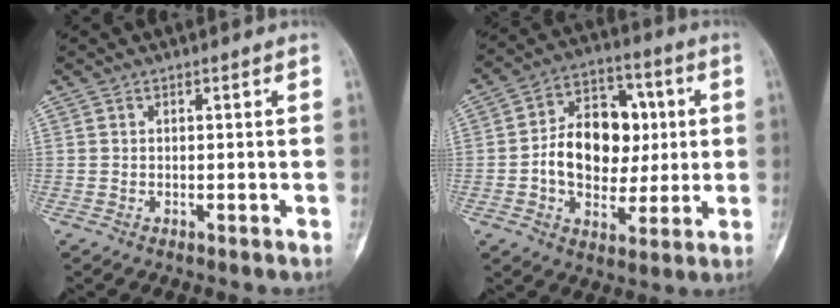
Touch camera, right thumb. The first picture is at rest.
{"total": 16.3, "force": [0.5, 11.7, 11.4], "torque": [-0.137, 0.025, 0.009]}